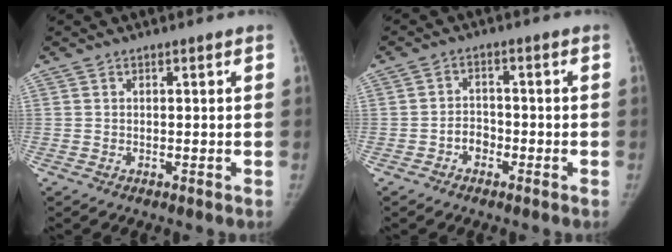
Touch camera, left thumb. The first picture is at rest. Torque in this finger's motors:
{"motor_torque": [0.13, 0.08, 0.07, -0.21, 0.04]}